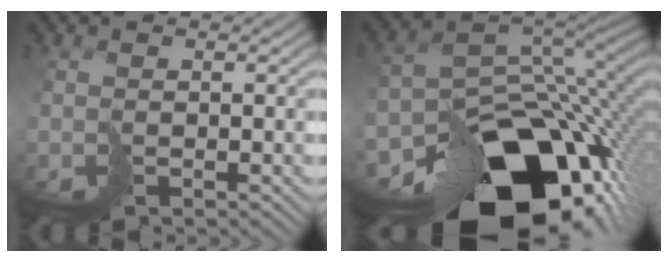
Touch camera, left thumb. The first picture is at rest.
{"total": 19.1, "force": [-11.1, 10.9, 11.1], "torque": [-0.230, -0.028, -0.160]}